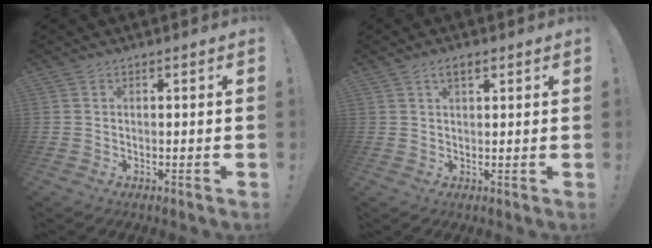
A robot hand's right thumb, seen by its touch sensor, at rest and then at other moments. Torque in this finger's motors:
{"motor_torque": [-0.16, 0.30, 0.22, 0.00, -0.02]}